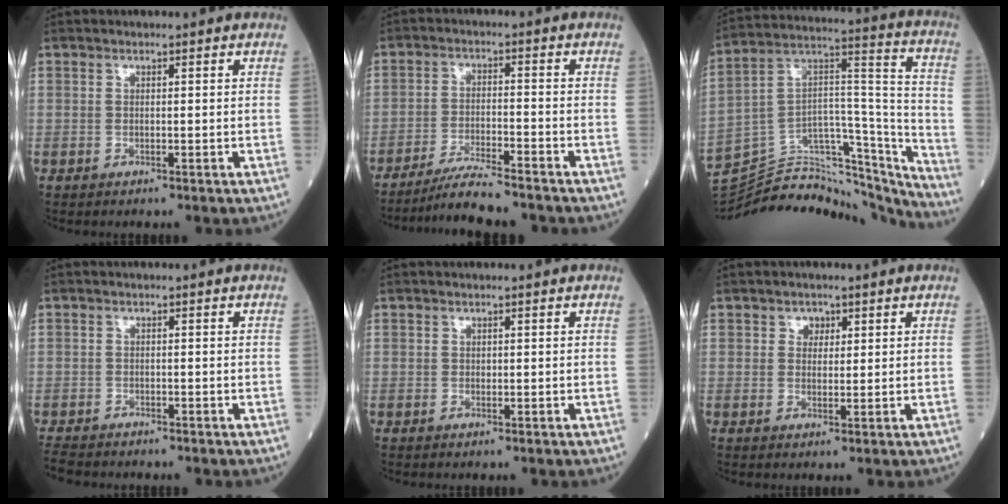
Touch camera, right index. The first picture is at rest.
{"total": 7.1, "force": [-6.4, -0.3, 3.0], "torque": [-0.053, -0.023, -0.114]}
{"total": 31.8, "force": [-29.4, 5.9, 10.6], "torque": [-0.131, 0.022, -0.429]}
{"total": 2.9, "force": [-2.7, 0.9, 0.3], "torque": [-0.007, -0.007, -0.051]}
{"total": 0.0}
{"total": 1.9, "force": [0.9, 1.5, 0.7], "torque": [-0.005, -0.001, 0.012]}